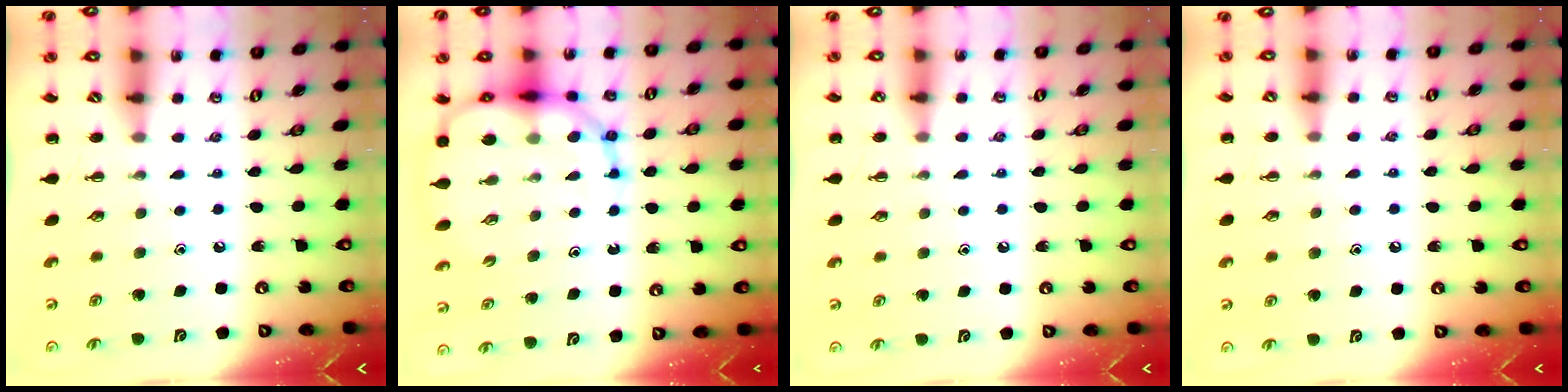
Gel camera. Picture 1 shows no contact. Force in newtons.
{"total": 13.6, "press": 13.2, "slide": 3.2}
{"total": 4.7, "press": 4.4, "slide": 1.7}
{"total": 6.1, "press": 5.9, "slide": 1.4}